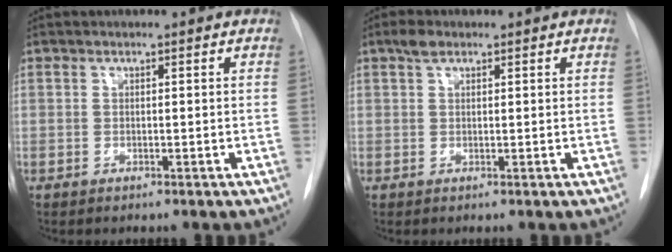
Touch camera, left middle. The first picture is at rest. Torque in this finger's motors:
{"motor_torque": [0.54, -0.32, -0.05, 0.00]}